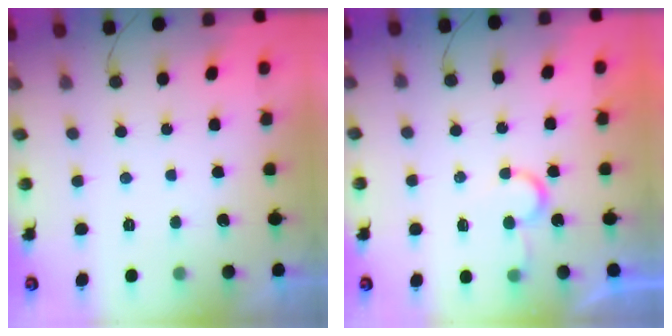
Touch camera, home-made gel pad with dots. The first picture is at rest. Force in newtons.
{"total": 6.3, "press": 6.2, "slide": 0.6}